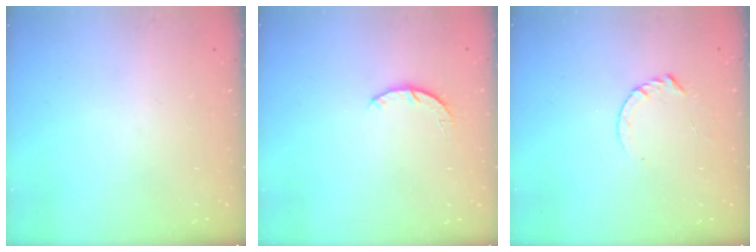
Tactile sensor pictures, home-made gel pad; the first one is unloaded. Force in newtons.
{"total": 3.4, "press": 3.4, "slide": 0.5}
{"total": 3.6, "press": 3.6, "slide": 0.4}